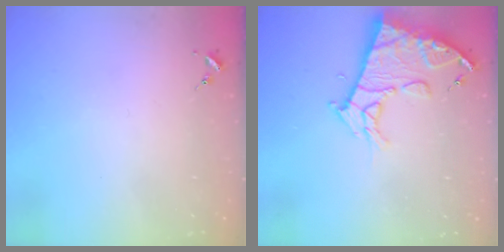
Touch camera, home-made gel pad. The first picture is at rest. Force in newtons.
{"total": 14.1, "press": 14.0, "slide": 1.5}